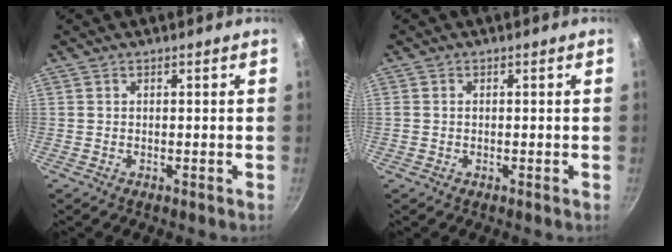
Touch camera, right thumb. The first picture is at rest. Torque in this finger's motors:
{"motor_torque": [-0.10, -0.53, 0.32, 0.17, -0.07]}